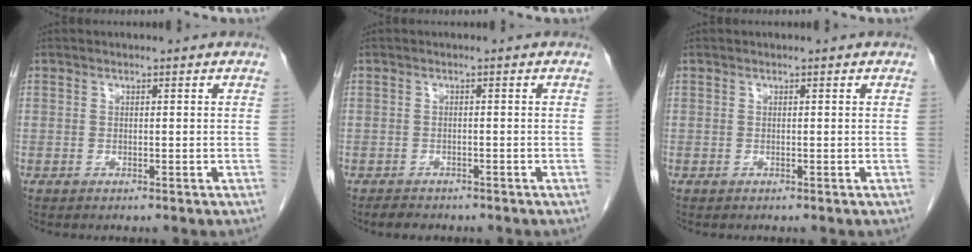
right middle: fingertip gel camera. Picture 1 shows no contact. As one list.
[{"total": 2.4, "force": [-2.1, 1.0, 0.7], "torque": [-0.020, -0.002, -0.028]}, {"total": 0.0}]